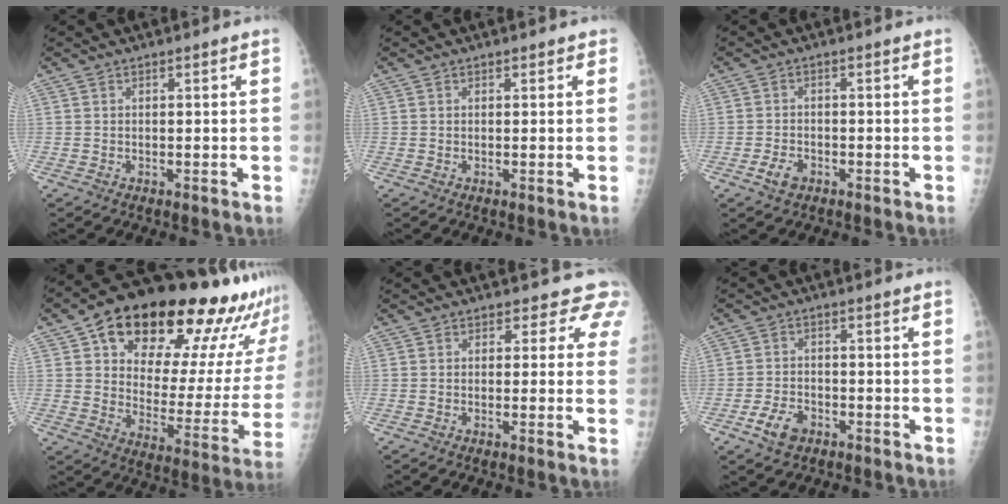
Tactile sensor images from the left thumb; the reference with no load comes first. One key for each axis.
{"total": 0.7, "fx": 0.4, "fy": 0.6, "fz": 0.0, "tx": 0.010, "ty": 0.000, "tz": 0.001}
{"total": 3.2, "fx": -1.7, "fy": 2.1, "fz": 1.8, "tx": -0.031, "ty": 0.007, "tz": -0.029}
{"total": 29.3, "fx": 19.9, "fy": 12.0, "fz": 17.8, "tx": -0.220, "ty": -0.066, "tz": 0.277}
{"total": 4.6, "fx": 3.6, "fy": 3.0, "fz": 0.1, "tx": 0.036, "ty": -0.013, "tz": 0.012}
{"total": 5.2, "fx": -2.8, "fy": 3.4, "fz": 2.9, "tx": -0.051, "ty": 0.013, "tz": -0.049}